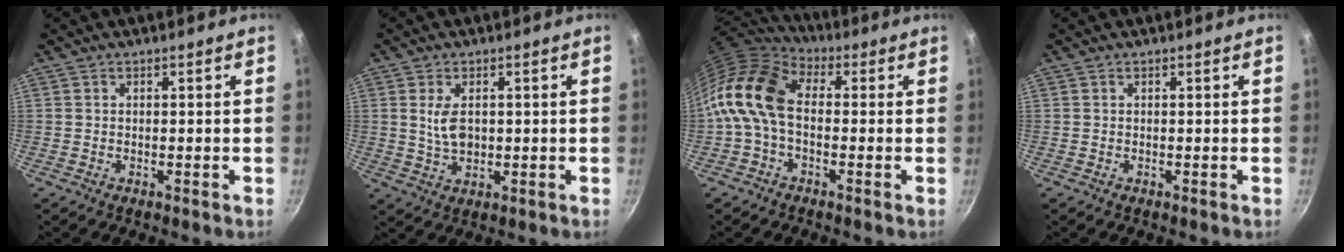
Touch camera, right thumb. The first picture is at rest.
{"total": 5.3, "force": [0.9, 3.2, 4.2], "torque": [-0.070, -0.007, 0.021]}
{"total": 13.8, "force": [-0.8, 9.1, 10.4], "torque": [-0.197, 0.034, -0.038]}
{"total": 0.0}